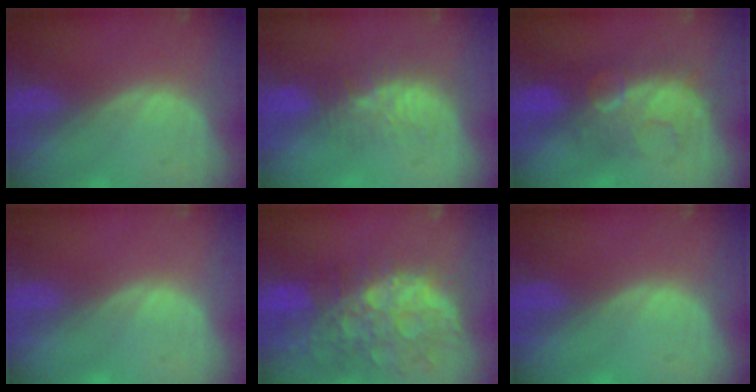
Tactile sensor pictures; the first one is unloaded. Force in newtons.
{"total": 5.7, "press": 5.3, "slide": 2.0}
{"total": 8.0, "press": 7.7, "slide": 2.0}
{"total": 0.0}
{"total": 13.3, "press": 10.9, "slide": 7.6}
{"total": 0.0}